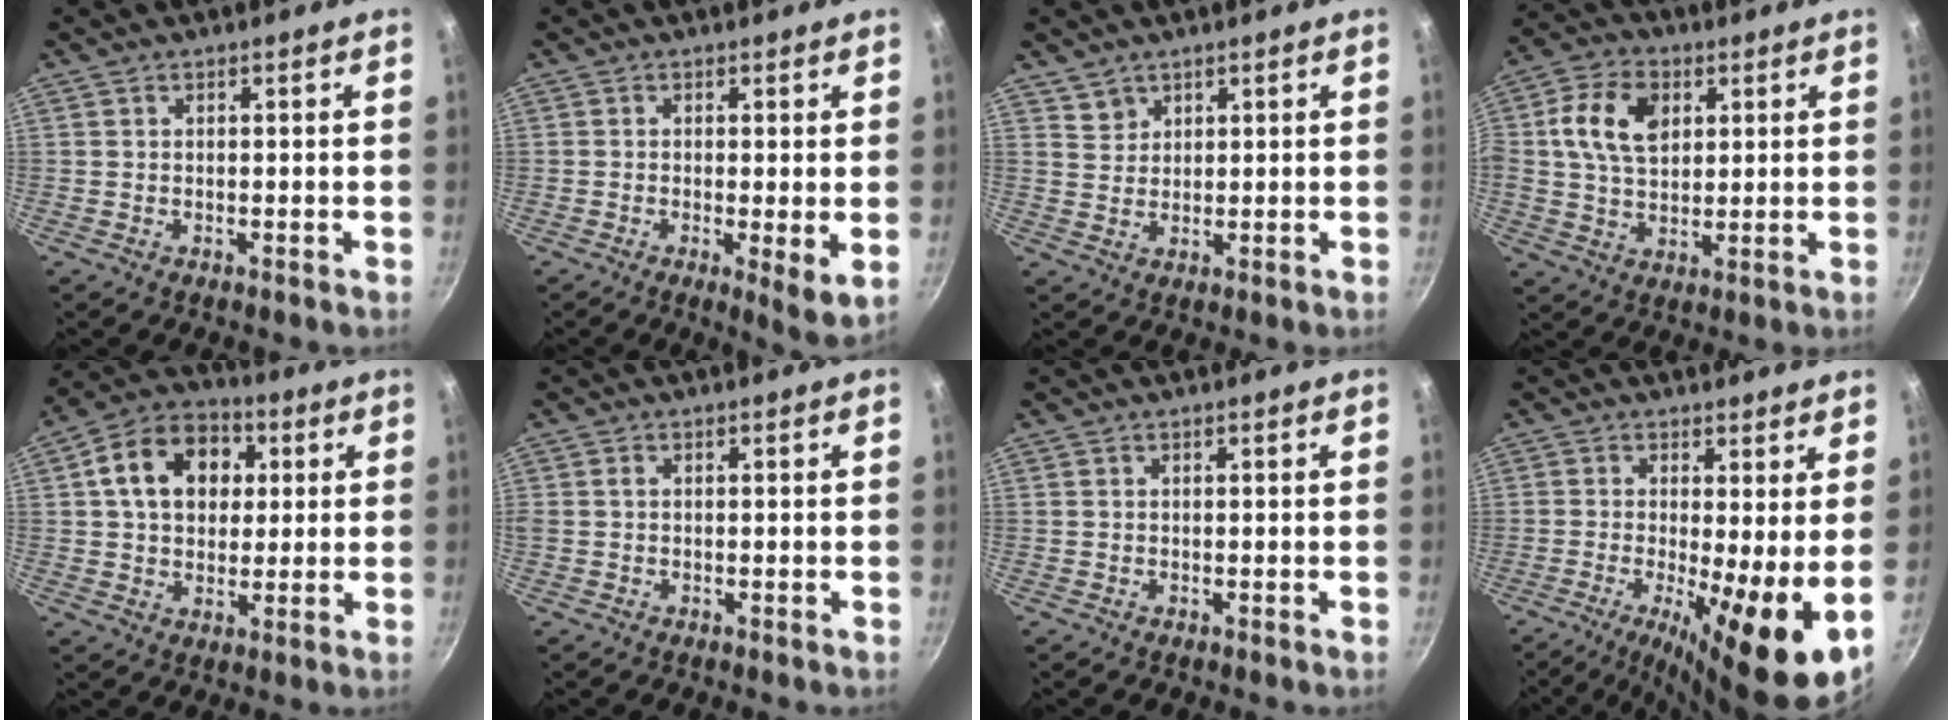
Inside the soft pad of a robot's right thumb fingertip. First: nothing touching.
{"total": 5.2, "force": [-0.5, 1.3, 5.0], "torque": [-0.075, -0.019, -0.007]}
{"total": 2.8, "force": [2.0, 1.9, 0.2], "torque": [0.015, 0.001, 0.039]}
{"total": 11.4, "force": [2.8, 7.8, 7.9], "torque": [-0.134, 0.004, 0.043]}
{"total": 14.3, "force": [3.3, 10.7, 8.9], "torque": [-0.123, 0.019, 0.041]}
{"total": 0.7, "force": [0.0, 0.6, 0.4], "torque": [-0.006, 0.004, -0.001]}
{"total": 0.0}
{"total": 11.6, "force": [-1.4, 2.3, 11.3], "torque": [-0.180, -0.013, -0.024]}